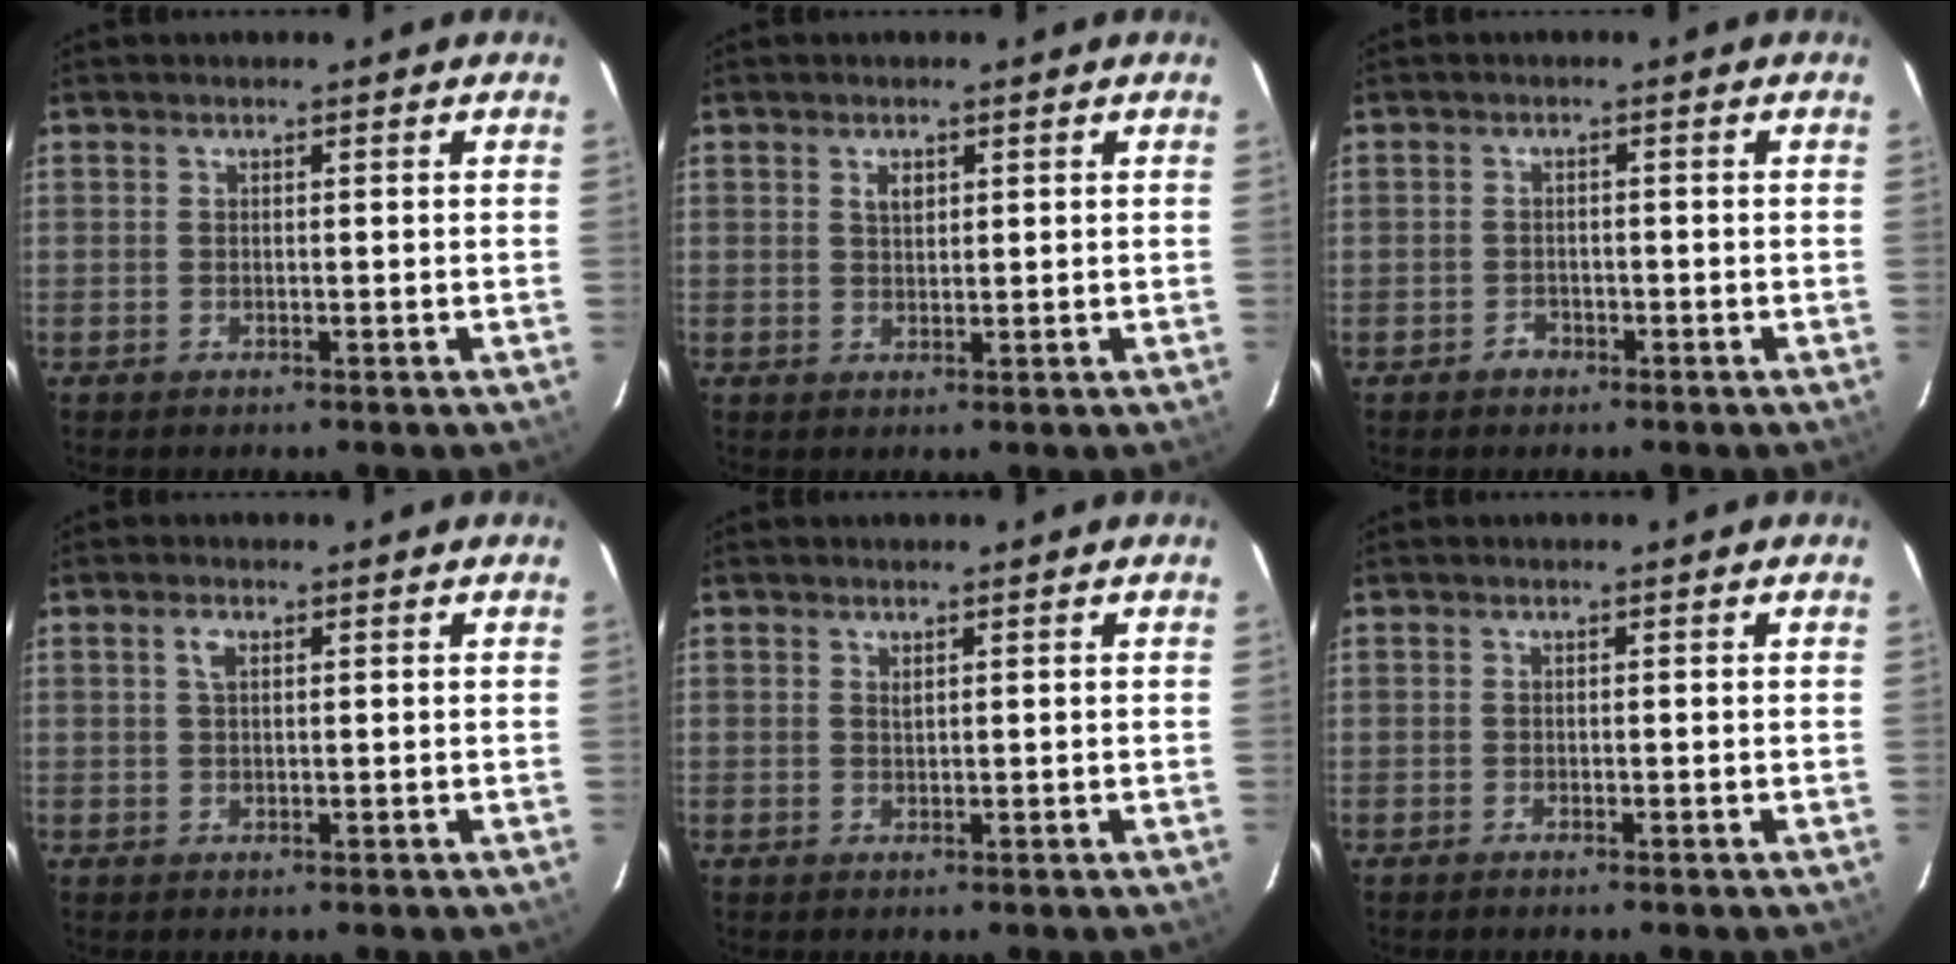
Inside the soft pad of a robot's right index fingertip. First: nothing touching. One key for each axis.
{"total": 2.1, "fx": 0.9, "fy": 1.3, "fz": 1.4, "tx": -0.022, "ty": 0.003, "tz": 0.016}
{"total": 2.1, "fx": -1.2, "fy": 1.7, "fz": 0.1, "tx": -0.004, "ty": 0.008, "tz": -0.018}
{"total": 1.7, "fx": 0.7, "fy": 0.9, "fz": 1.3, "tx": -0.027, "ty": 0.004, "tz": 0.011}
{"total": 0.6, "fx": 0.5, "fy": 0.1, "fz": 0.4, "tx": -0.008, "ty": 0.001, "tz": 0.009}
{"total": 0.0}